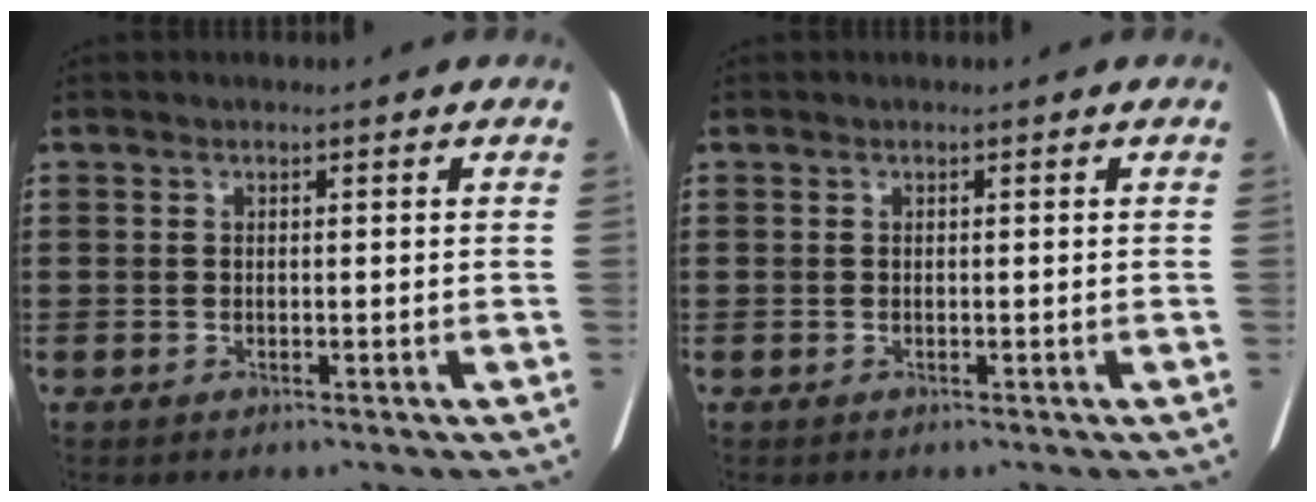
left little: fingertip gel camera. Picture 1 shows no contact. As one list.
[{"total": 0.0}]